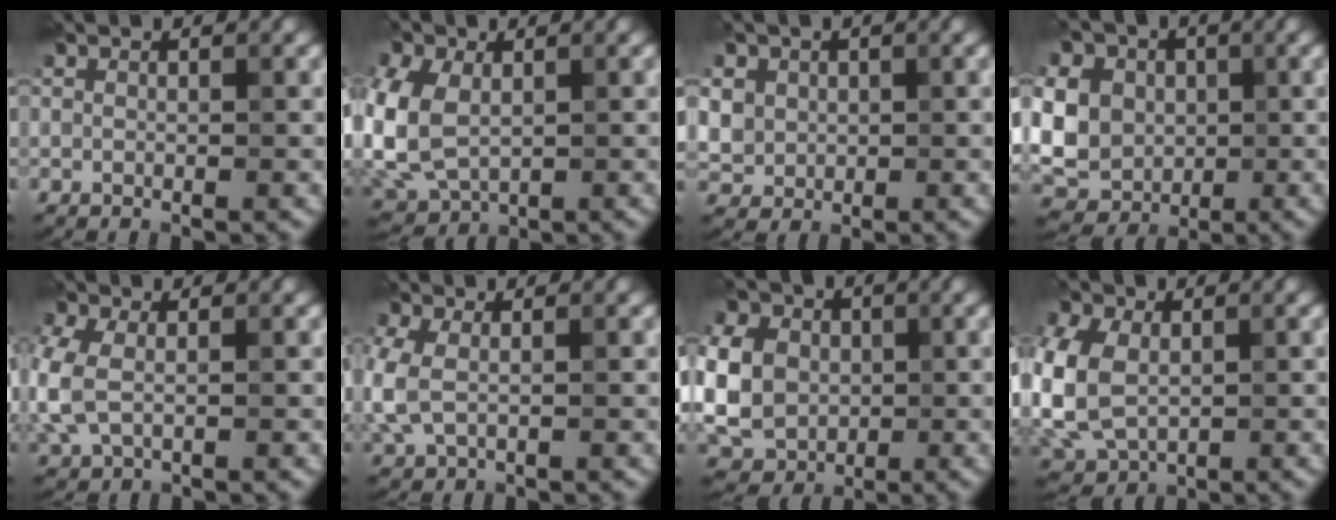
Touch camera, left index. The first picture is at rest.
{"total": 8.8, "force": [0.2, 6.3, 6.2], "torque": [-0.165, -0.013, 0.009]}
{"total": 5.4, "force": [1.7, 4.6, 2.2], "torque": [-0.068, 0.015, 0.026]}
{"total": 13.2, "force": [2.5, 11.1, 6.7], "torque": [-0.157, 0.020, 0.024]}
{"total": 4.6, "force": [-0.7, 3.1, 3.3], "torque": [-0.100, -0.011, -0.011]}
{"total": 3.8, "force": [-0.5, 2.5, 2.8], "torque": [-0.084, -0.010, -0.006]}
{"total": 11.2, "force": [0.6, 9.4, 6.1], "torque": [-0.145, 0.008, -0.019]}
{"total": 11.9, "force": [-0.1, 8.7, 8.1], "torque": [-0.177, -0.007, -0.009]}